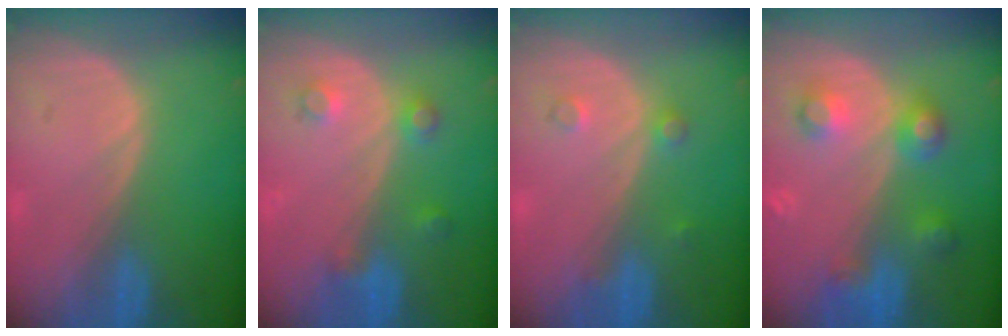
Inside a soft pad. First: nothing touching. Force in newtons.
{"total": 3.6, "press": 3.4, "slide": 1.1}
{"total": 2.0, "press": 2.0, "slide": 0.2}
{"total": 5.8, "press": 5.8, "slide": 0.3}